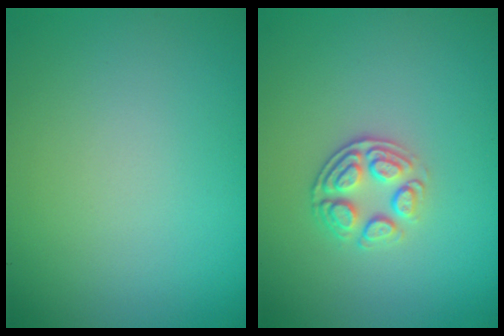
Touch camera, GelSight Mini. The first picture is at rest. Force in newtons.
{"total": 2.7, "press": 2.4, "slide": 1.2}